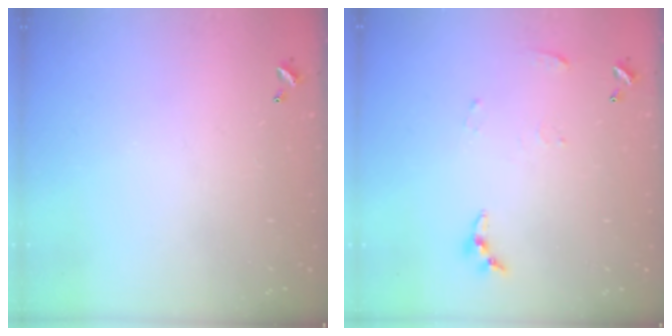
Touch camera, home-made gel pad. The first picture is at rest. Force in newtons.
{"total": 4.3, "press": 4.3, "slide": 0.5}